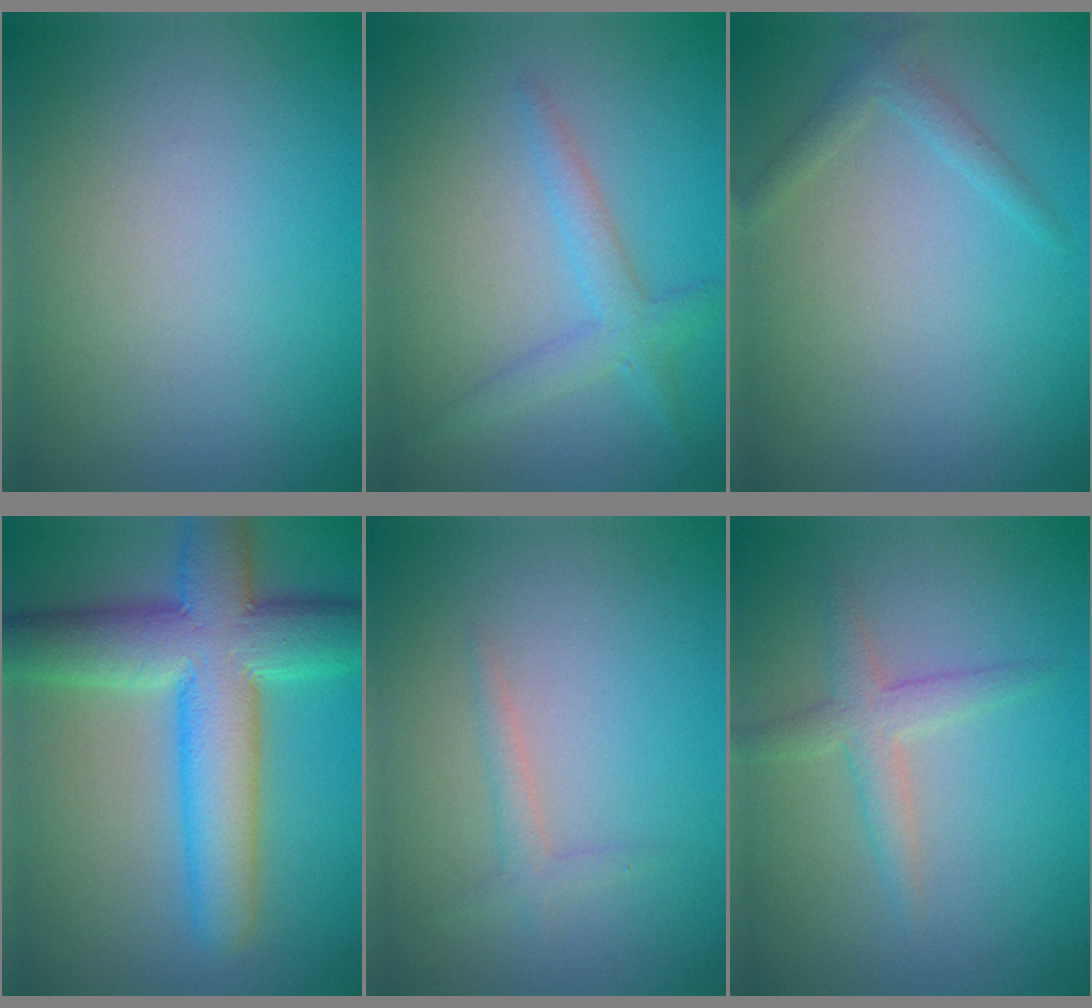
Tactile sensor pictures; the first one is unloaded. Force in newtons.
{"total": 2.6, "press": 2.6, "slide": 0.1}
{"total": 1.4, "press": 1.4, "slide": 0.1}
{"total": 10.0, "press": 10.0, "slide": 0.5}
{"total": 1.4, "press": 1.4, "slide": 0.1}
{"total": 2.4, "press": 2.4, "slide": 0.1}